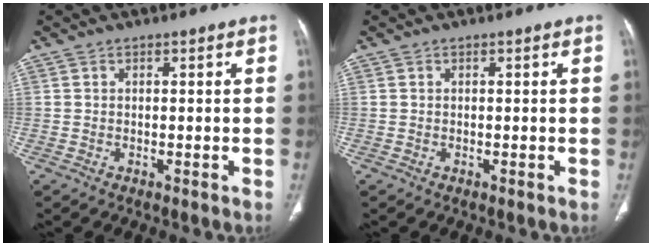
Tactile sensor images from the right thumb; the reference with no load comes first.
{"total": 0.0}